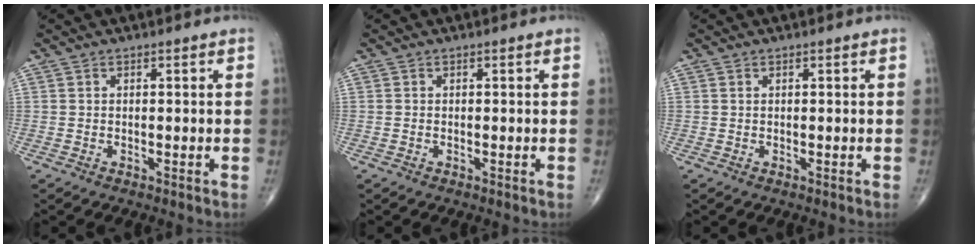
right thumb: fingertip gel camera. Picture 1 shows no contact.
{"total": 0.0}
{"total": 0.0}